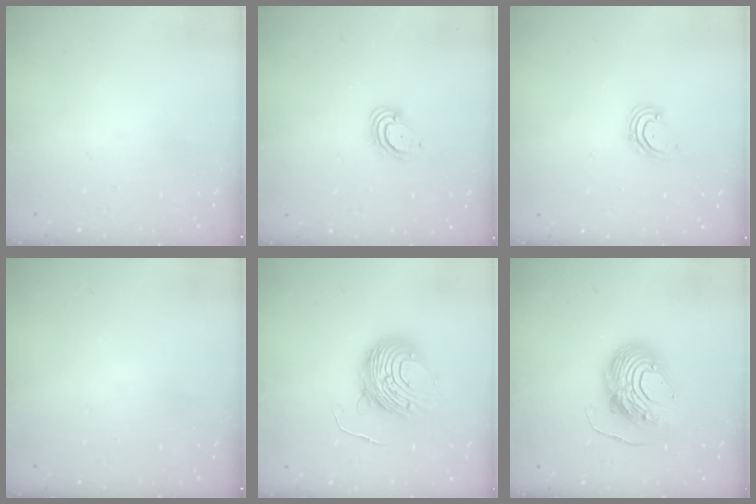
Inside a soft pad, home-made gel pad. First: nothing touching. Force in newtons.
{"total": 3.9, "press": 3.9, "slide": 0.4}
{"total": 2.8, "press": 2.8, "slide": 0.2}
{"total": 0.0}
{"total": 10.3, "press": 10.3, "slide": 1.0}
{"total": 12.0, "press": 11.9, "slide": 1.3}